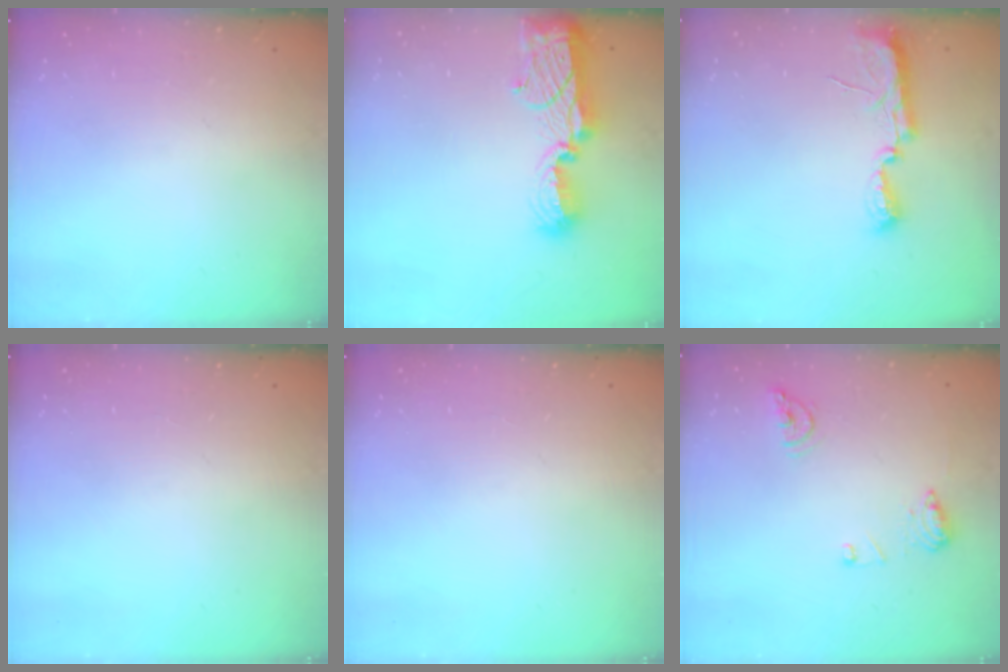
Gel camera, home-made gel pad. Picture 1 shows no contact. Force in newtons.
{"total": 14.1, "press": 14.1, "slide": 0.7}
{"total": 10.1, "press": 8.9, "slide": 4.8}
{"total": 0.0}
{"total": 0.0}
{"total": 10.4, "press": 10.4, "slide": 1.0}